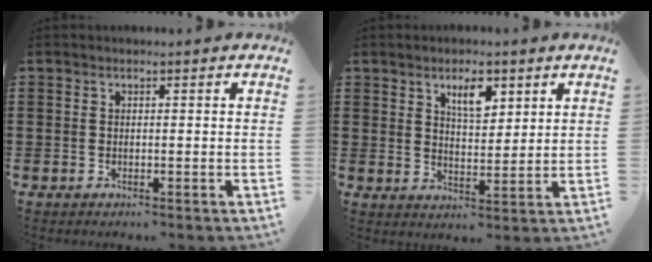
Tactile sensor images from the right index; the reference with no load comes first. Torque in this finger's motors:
{"motor_torque": [0.09, -0.01, 0.29, 0.06]}